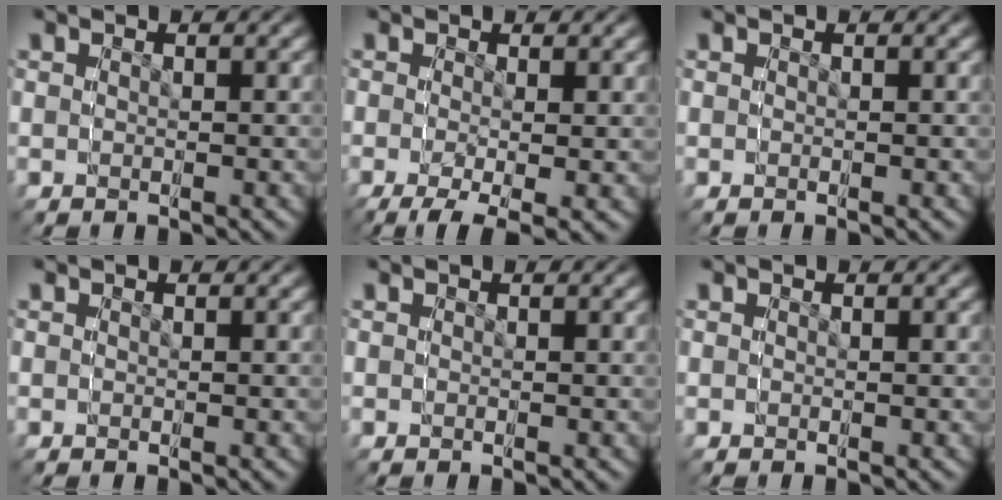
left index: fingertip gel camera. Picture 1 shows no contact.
{"total": 1.8, "force": [0.0, -1.4, -1.1], "torque": [0.036, 0.003, -0.001]}
{"total": 0.0}
{"total": 0.0}
{"total": 0.0}
{"total": 0.0}